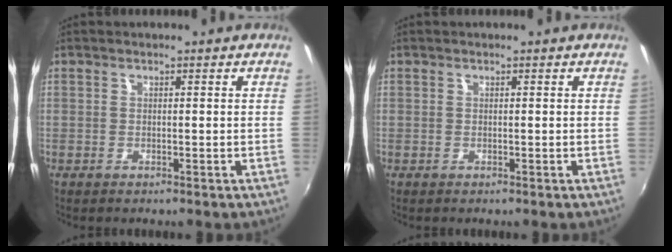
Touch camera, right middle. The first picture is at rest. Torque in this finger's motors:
{"motor_torque": [0.00, 0.00, 0.00, 0.00]}